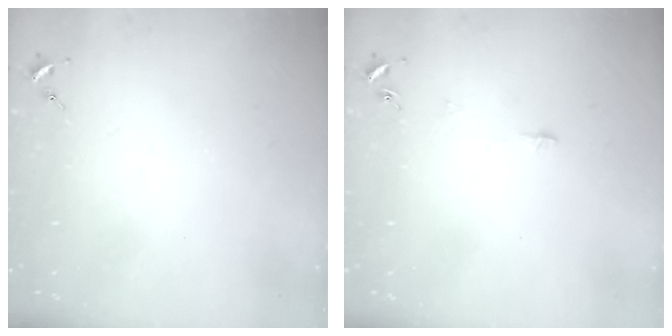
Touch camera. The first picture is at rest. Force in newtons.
{"total": 3.6, "press": 3.6, "slide": 0.3}